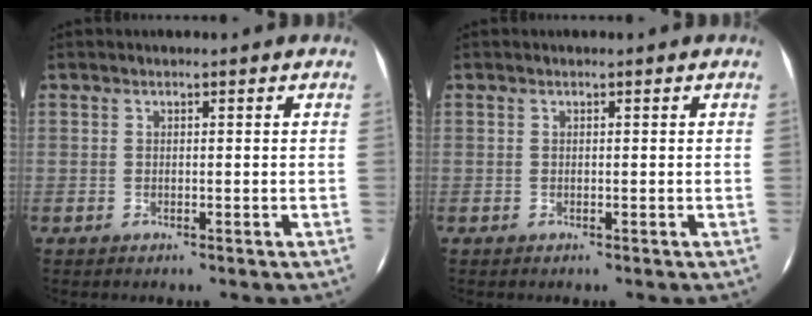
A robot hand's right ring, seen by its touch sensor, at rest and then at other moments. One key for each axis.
{"total": 0.0}